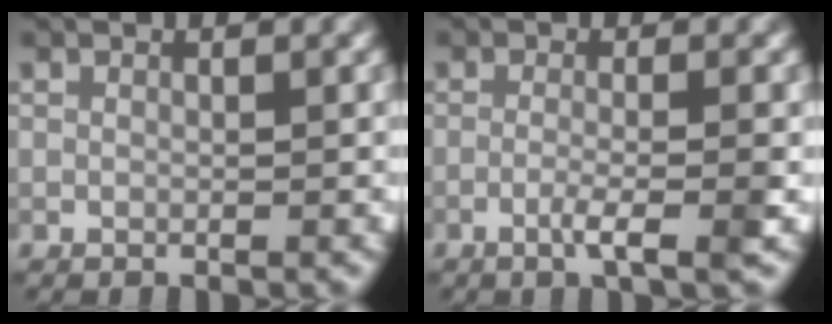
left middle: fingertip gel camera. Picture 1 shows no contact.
{"total": 2.9, "force": [-1.0, 0.4, 2.7], "torque": [-0.040, 0.005, -0.027]}